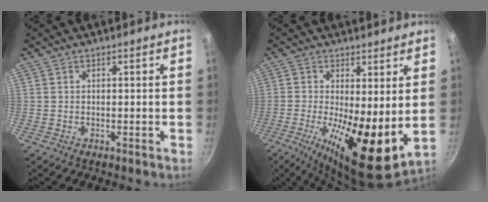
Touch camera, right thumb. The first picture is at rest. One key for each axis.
{"total": 14.9, "fx": -0.6, "fy": 5.2, "fz": 13.9, "tx": -0.217, "ty": -0.031, "tz": -0.006}